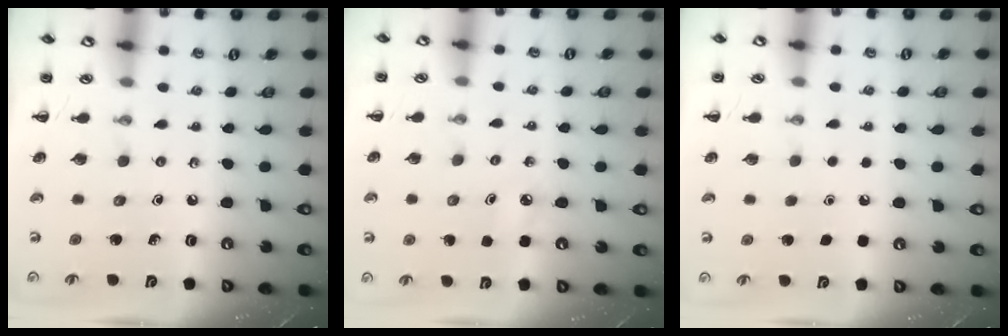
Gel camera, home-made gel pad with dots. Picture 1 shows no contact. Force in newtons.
{"total": 4.1, "press": 4.0, "slide": 1.0}
{"total": 1.8, "press": 1.7, "slide": 0.1}